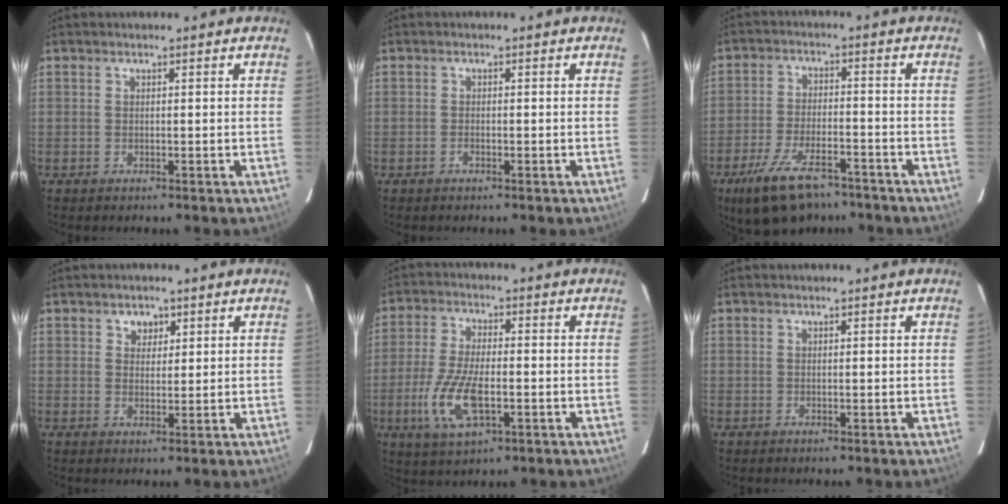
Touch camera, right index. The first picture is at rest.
{"total": 0.7, "force": [-0.5, 0.3, 0.4], "torque": [-0.008, 0.002, -0.012]}
{"total": 13.6, "force": [-9.6, 5.7, 7.9], "torque": [-0.173, -0.017, -0.162]}
{"total": 2.6, "force": [1.3, 2.2, 0.6], "torque": [0.000, 0.006, 0.021]}
{"total": 11.0, "force": [-3.5, 4.3, 9.6], "torque": [-0.206, -0.009, -0.064]}
{"total": 0.0}